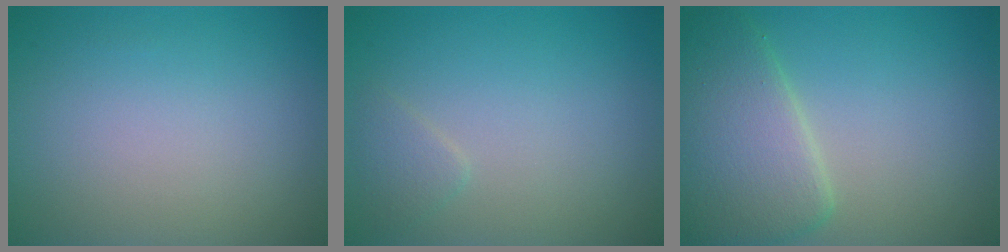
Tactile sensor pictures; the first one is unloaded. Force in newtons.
{"total": 1.2, "press": 1.2, "slide": 0.1}
{"total": 6.3, "press": 6.3, "slide": 0.4}